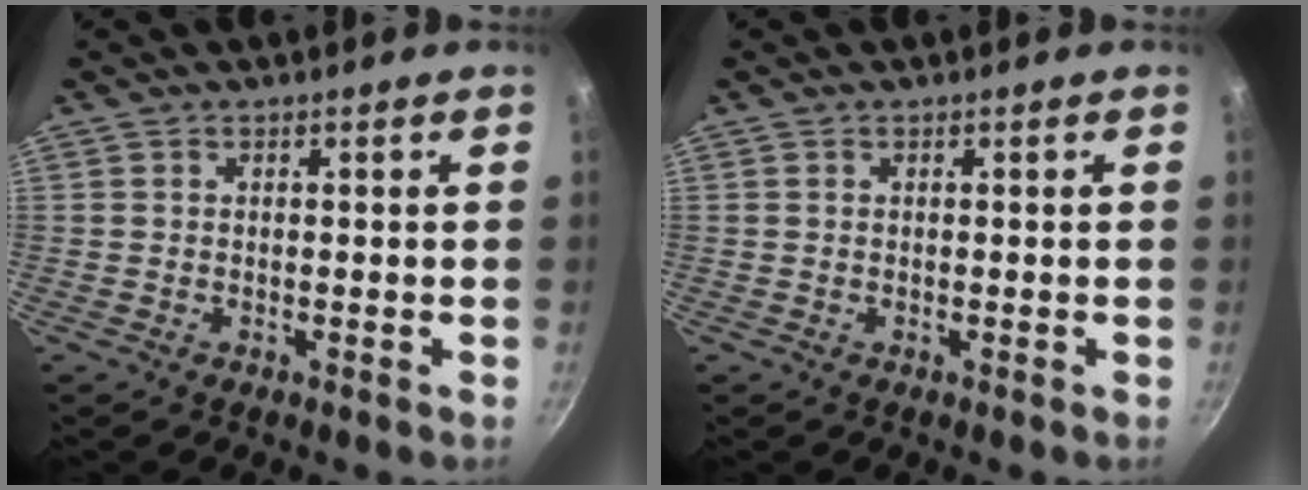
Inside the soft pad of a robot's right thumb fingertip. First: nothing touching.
{"total": 0.0}